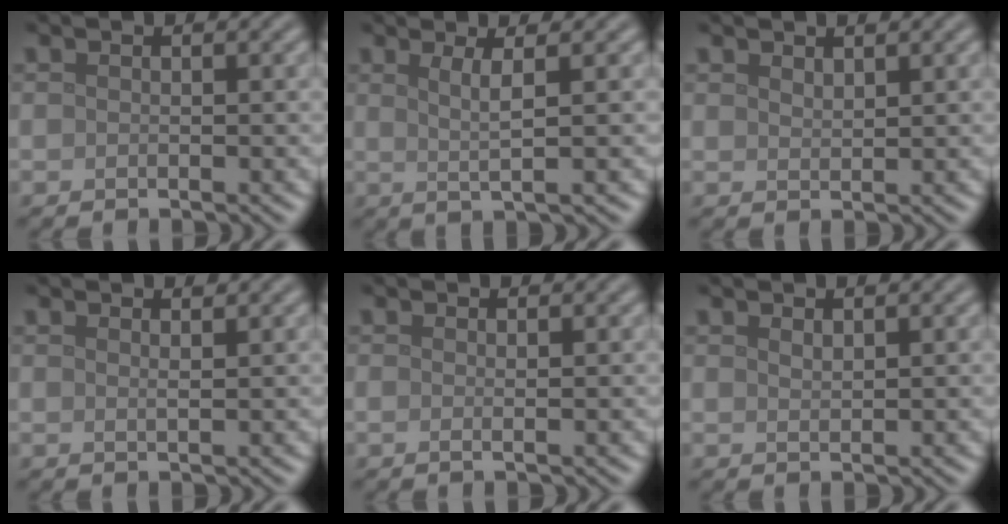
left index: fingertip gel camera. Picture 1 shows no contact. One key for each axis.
{"total": 2.7, "fx": 0.8, "fy": 0.4, "fz": 2.5, "tx": -0.048, "ty": 0.000, "tz": 0.015}
{"total": 1.1, "fx": 1.0, "fy": 0.3, "fz": 0.3, "tx": -0.009, "ty": 0.000, "tz": 0.021}
{"total": 0.9, "fx": 0.7, "fy": 0.2, "fz": 0.4, "tx": -0.004, "ty": 0.000, "tz": 0.011}
{"total": 0.6, "fx": 0.1, "fy": 0.1, "fz": 0.6, "tx": -0.007, "ty": -0.001, "tz": 0.000}
{"total": 0.9, "fx": 0.7, "fy": 0.3, "fz": 0.4, "tx": -0.011, "ty": -0.001, "tz": 0.015}